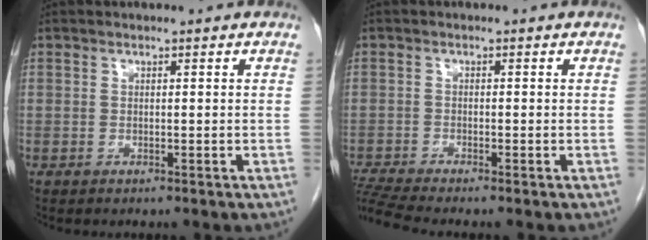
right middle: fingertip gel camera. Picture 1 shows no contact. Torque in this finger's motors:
{"motor_torque": [0.02, -0.01, 0.02, 0.01]}